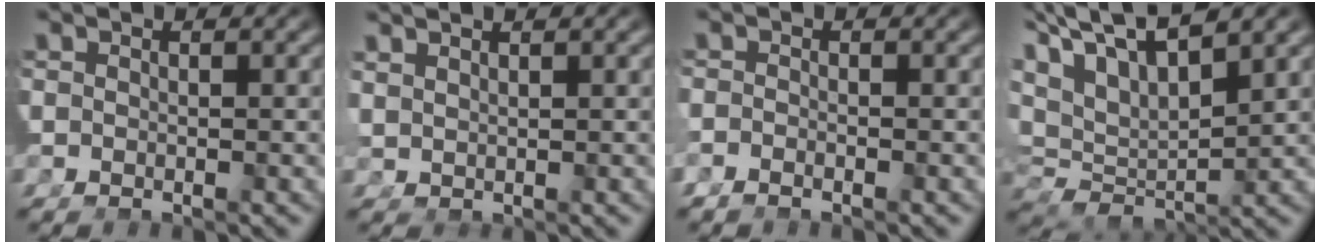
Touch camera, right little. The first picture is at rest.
{"total": 1.9, "force": [1.7, -0.5, 0.5], "torque": [0.006, 0.006, 0.041]}
{"total": 1.2, "force": [-1.0, 0.1, 0.6], "torque": [-0.013, -0.004, -0.019]}
{"total": 7.8, "force": [2.4, 5.0, 5.4], "torque": [-0.112, -0.025, 0.053]}